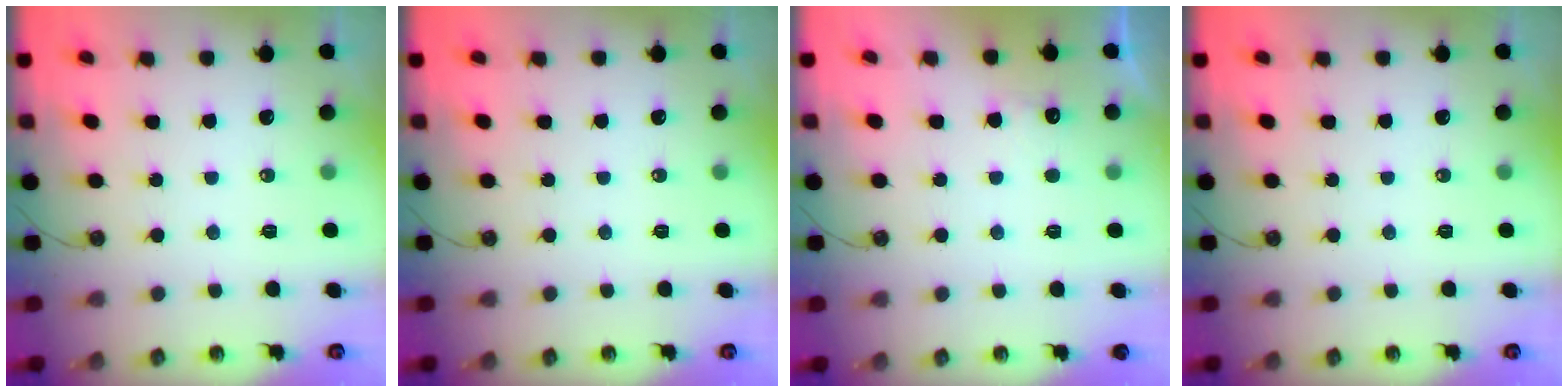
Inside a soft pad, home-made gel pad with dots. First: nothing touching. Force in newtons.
{"total": 0.0}
{"total": 5.8, "press": 5.7, "slide": 1.2}
{"total": 0.0}